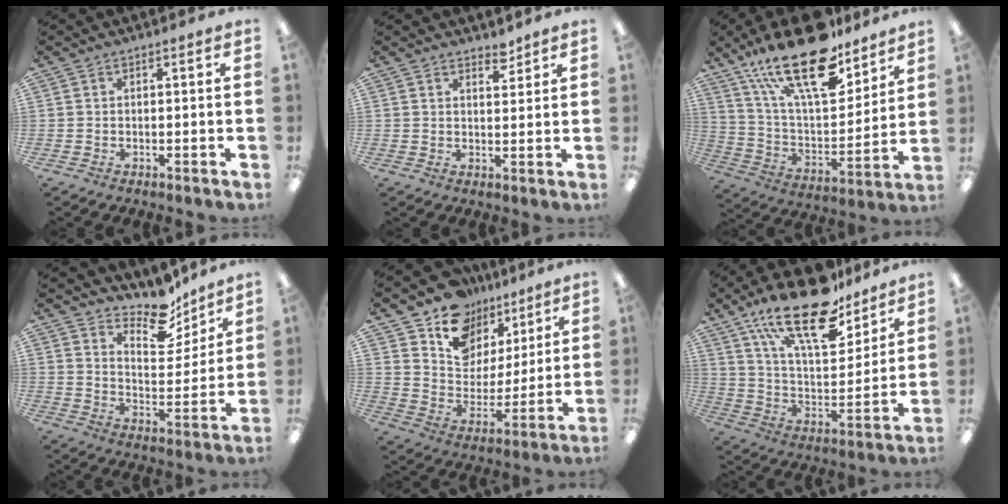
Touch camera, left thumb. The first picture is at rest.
{"total": 3.3, "force": [3.0, 1.1, 0.8], "torque": [0.003, -0.021, 0.051]}
{"total": 26.0, "force": [17.4, 10.1, 16.5], "torque": [-0.278, -0.103, 0.298]}
{"total": 12.5, "force": [10.6, 4.9, 4.4], "torque": [-0.055, -0.086, 0.191]}
{"total": 13.6, "force": [9.6, 9.1, 3.1], "torque": [-0.066, -0.071, 0.182]}
{"total": 24.1, "force": [16.5, 9.6, 14.7], "torque": [-0.242, -0.098, 0.284]}